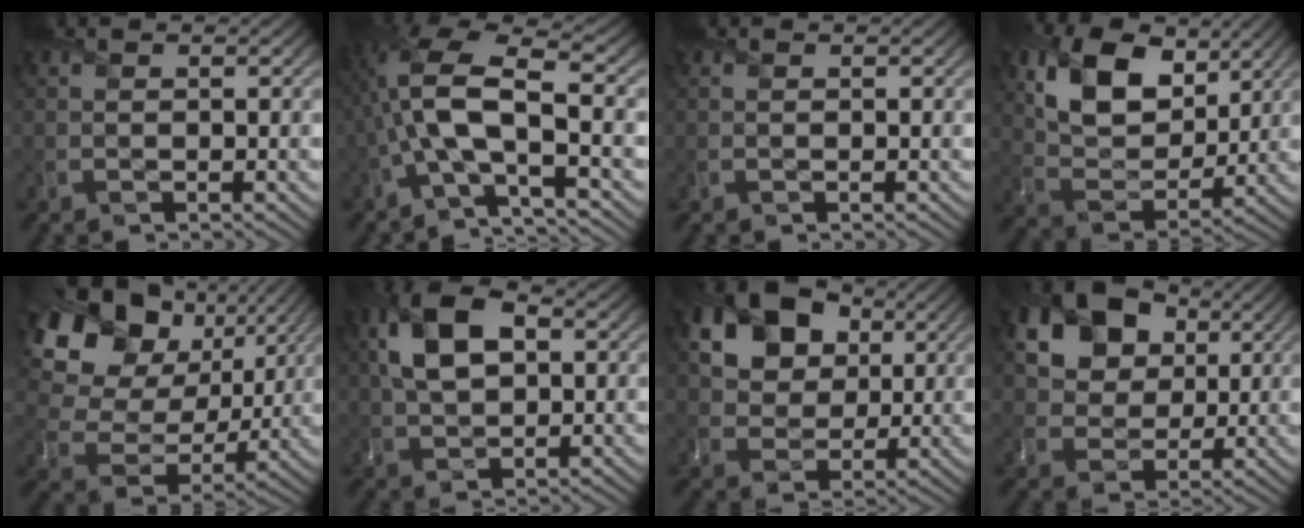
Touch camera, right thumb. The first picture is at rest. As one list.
[{"total": 10.9, "force": [-2.0, 3.9, 10.0], "torque": [-0.224, 0.006, -0.053]}, {"total": 0.0}, {"total": 11.1, "force": [5.0, 7.0, 7.0], "torque": [-0.157, -0.003, 0.090]}, {"total": 18.9, "force": [7.7, 13.4, 10.9], "torque": [-0.265, 0.041, 0.150]}, {"total": 10.2, "force": [2.1, 6.1, 7.9], "torque": [-0.188, 0.015, 0.031]}, {"total": 14.4, "force": [5.8, 10.4, 8.1], "torque": [-0.187, 0.033, 0.111]}, {"total": 17.2, "force": [7.5, 12.7, 8.8], "torque": [-0.217, 0.041, 0.159]}]